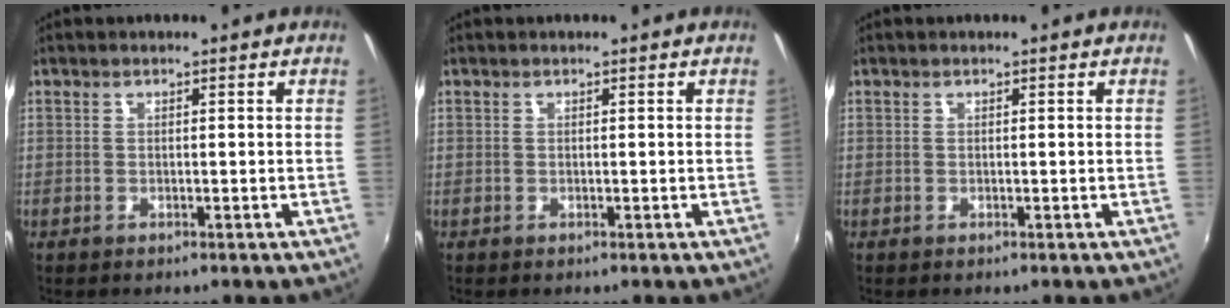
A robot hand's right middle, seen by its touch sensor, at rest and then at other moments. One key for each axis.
{"total": 0.0}
{"total": 0.0}